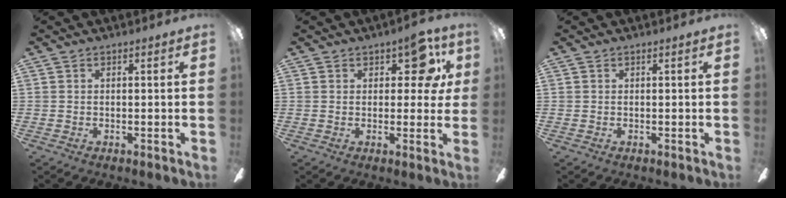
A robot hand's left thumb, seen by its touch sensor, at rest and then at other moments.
{"total": 8.3, "force": [3.7, 4.5, 5.9], "torque": [-0.062, -0.009, 0.060]}
{"total": 0.0}